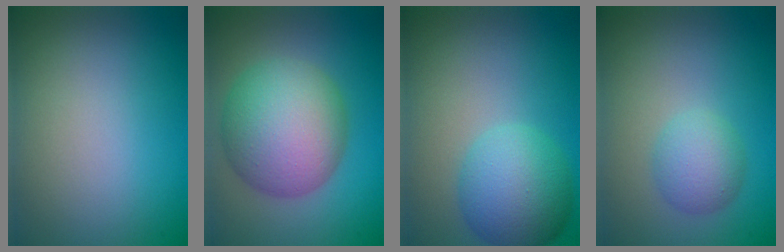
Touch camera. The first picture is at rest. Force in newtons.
{"total": 9.7, "press": 9.7, "slide": 0.2}
{"total": 6.1, "press": 6.1, "slide": 0.1}
{"total": 2.9, "press": 2.9, "slide": 0.1}